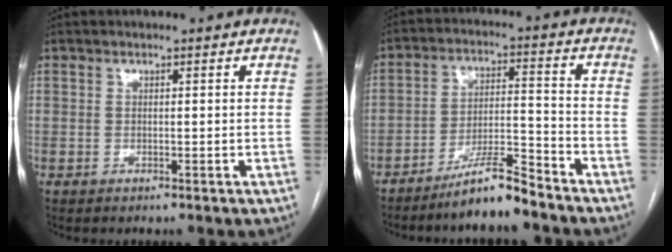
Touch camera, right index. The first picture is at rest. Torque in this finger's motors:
{"motor_torque": [-0.22, -0.12, -0.32, -0.12]}